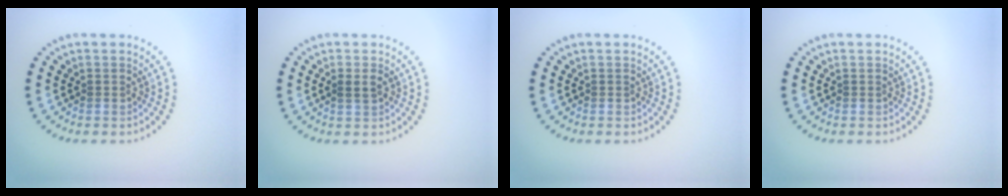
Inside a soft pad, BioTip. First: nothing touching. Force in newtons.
{"total": 1.2, "press": 1.2, "slide": 0.4}
{"total": 0.0}
{"total": 0.0}